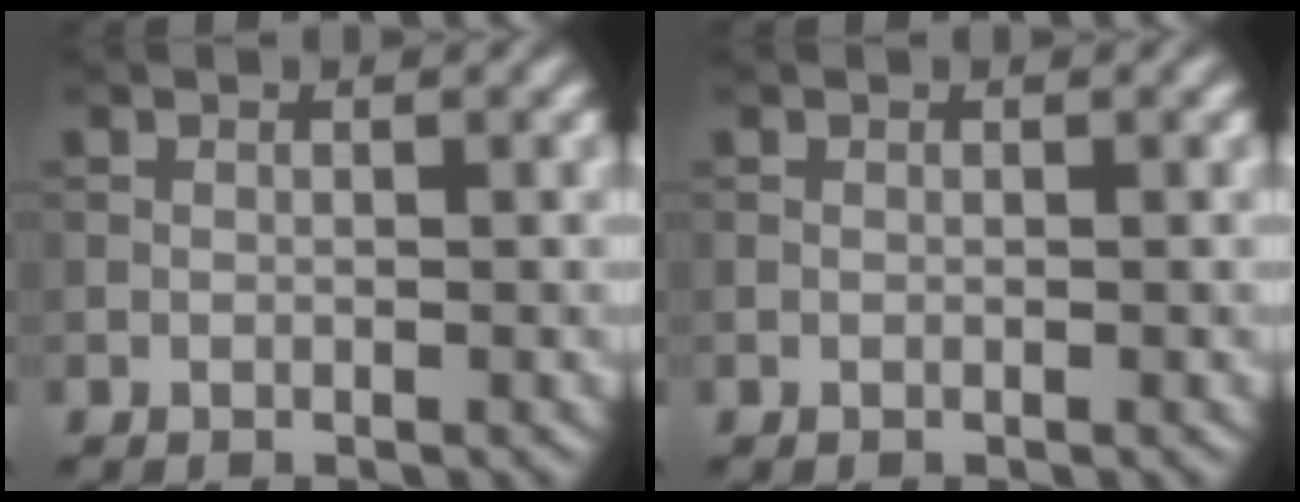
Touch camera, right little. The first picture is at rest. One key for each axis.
{"total": 0.0}